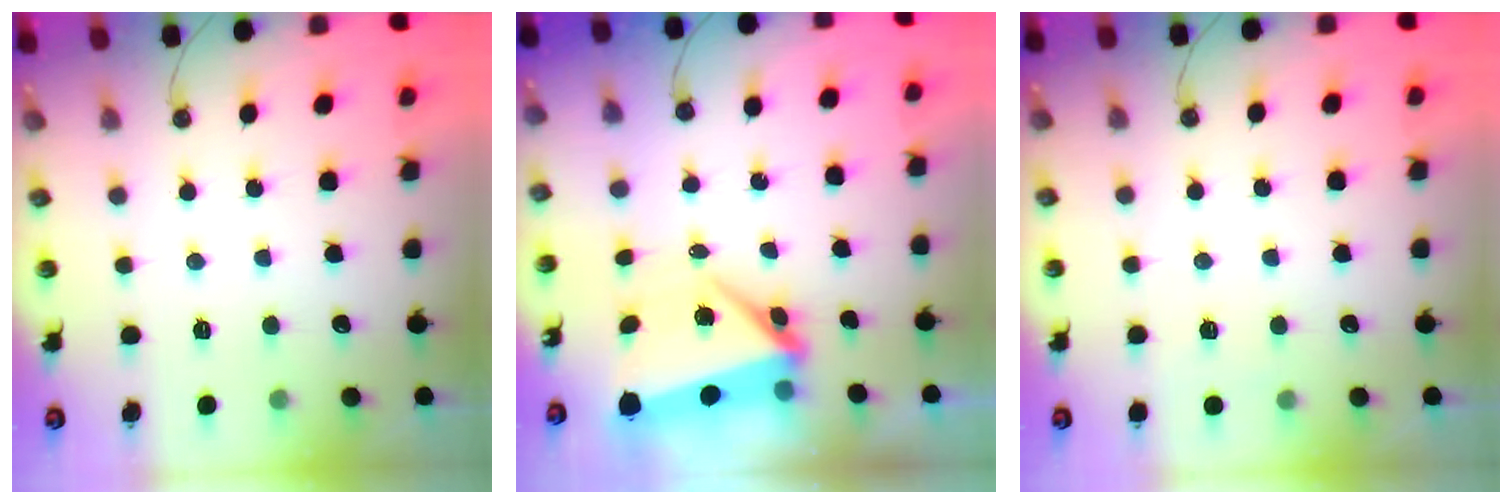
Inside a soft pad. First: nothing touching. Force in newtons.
{"total": 8.8, "press": 6.2, "slide": 6.3}
{"total": 2.8, "press": 2.3, "slide": 1.5}